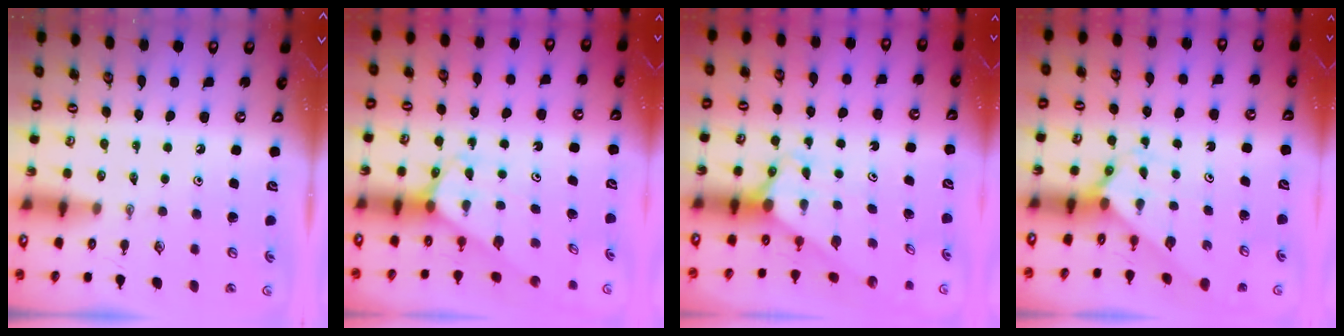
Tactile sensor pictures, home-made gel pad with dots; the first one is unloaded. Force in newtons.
{"total": 2.5, "press": 2.5, "slide": 0.2}
{"total": 2.7, "press": 2.7, "slide": 0.0}
{"total": 2.3, "press": 2.3, "slide": 0.3}